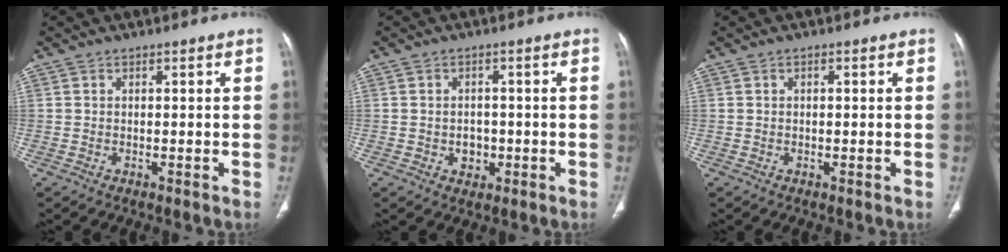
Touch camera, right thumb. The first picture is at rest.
{"total": 3.2, "force": [-0.8, 2.7, 1.6], "torque": [-0.007, 0.005, -0.006]}
{"total": 0.5, "force": [0.1, 0.2, 0.5], "torque": [-0.010, 0.002, 0.002]}